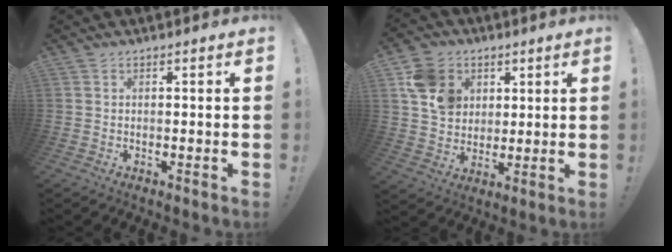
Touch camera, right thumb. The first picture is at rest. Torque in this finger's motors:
{"motor_torque": [0.17, 0.19, 0.04, -0.11, 0.14]}